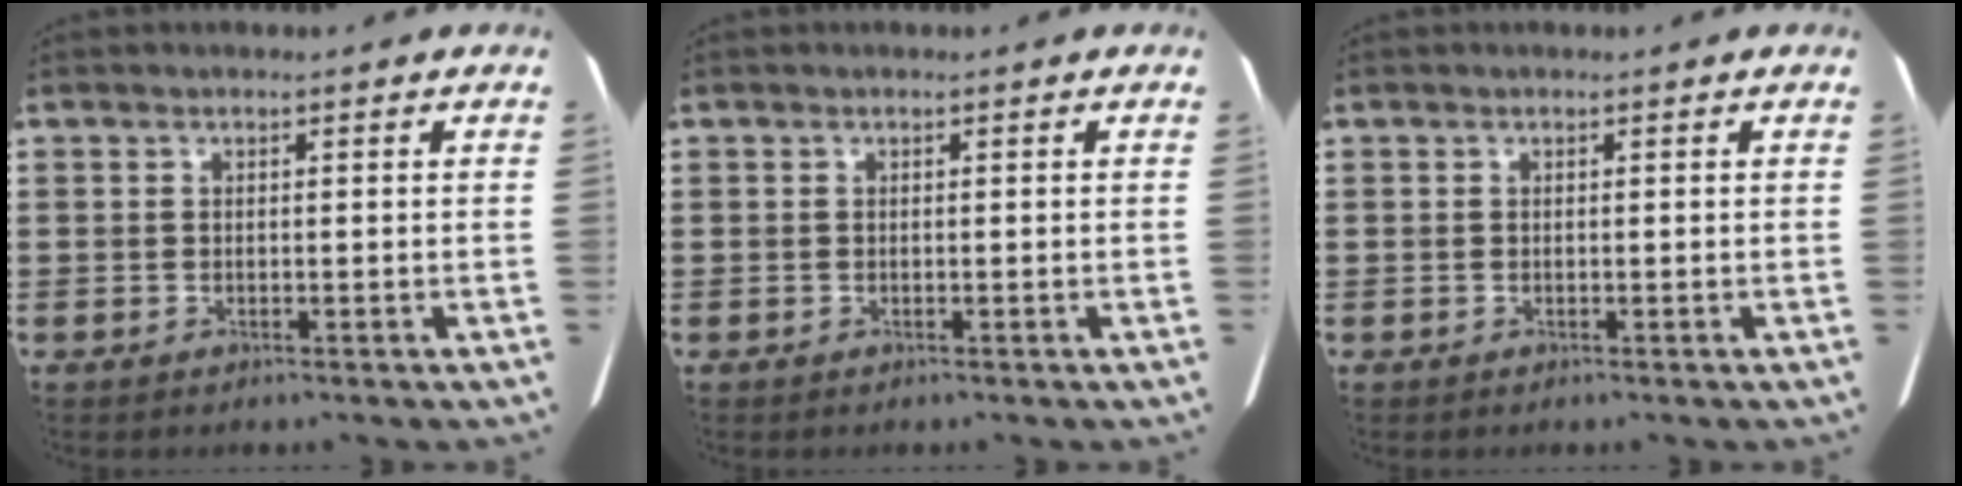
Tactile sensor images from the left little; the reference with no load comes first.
{"total": 0.0}
{"total": 0.0}